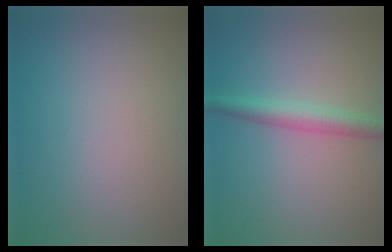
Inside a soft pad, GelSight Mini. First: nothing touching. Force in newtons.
{"total": 2.8, "press": 2.8, "slide": 0.0}